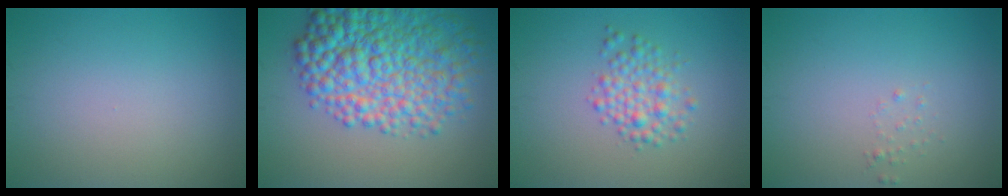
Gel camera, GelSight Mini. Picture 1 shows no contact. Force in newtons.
{"total": 9.9, "press": 9.9, "slide": 0.3}
{"total": 2.9, "press": 2.9, "slide": 0.0}
{"total": 0.6, "press": 0.6, "slide": 0.1}